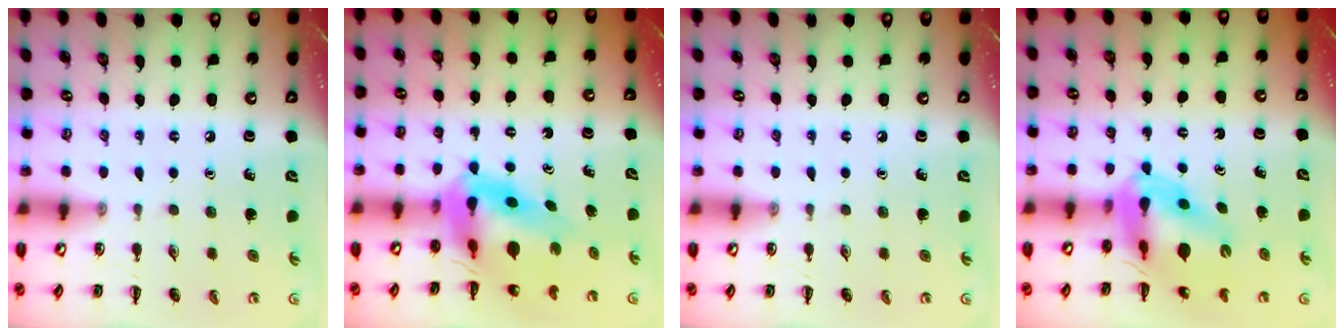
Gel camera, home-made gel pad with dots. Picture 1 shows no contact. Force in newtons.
{"total": 8.6, "press": 8.2, "slide": 2.6}
{"total": 0.0}
{"total": 11.6, "press": 11.0, "slide": 3.6}